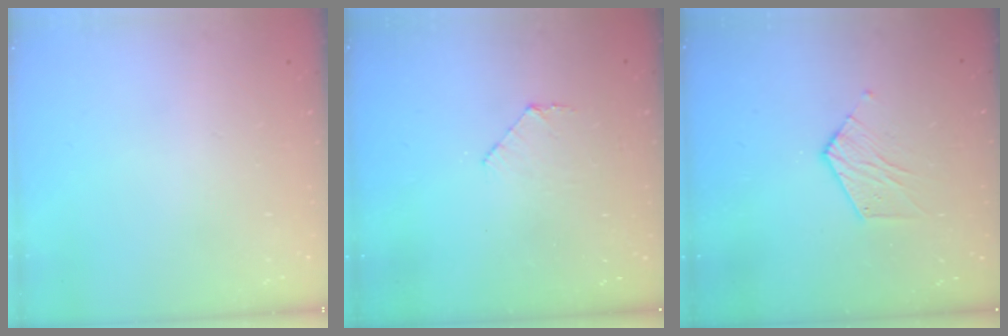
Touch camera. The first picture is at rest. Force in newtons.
{"total": 4.9, "press": 4.9, "slide": 0.4}
{"total": 5.9, "press": 5.9, "slide": 0.4}